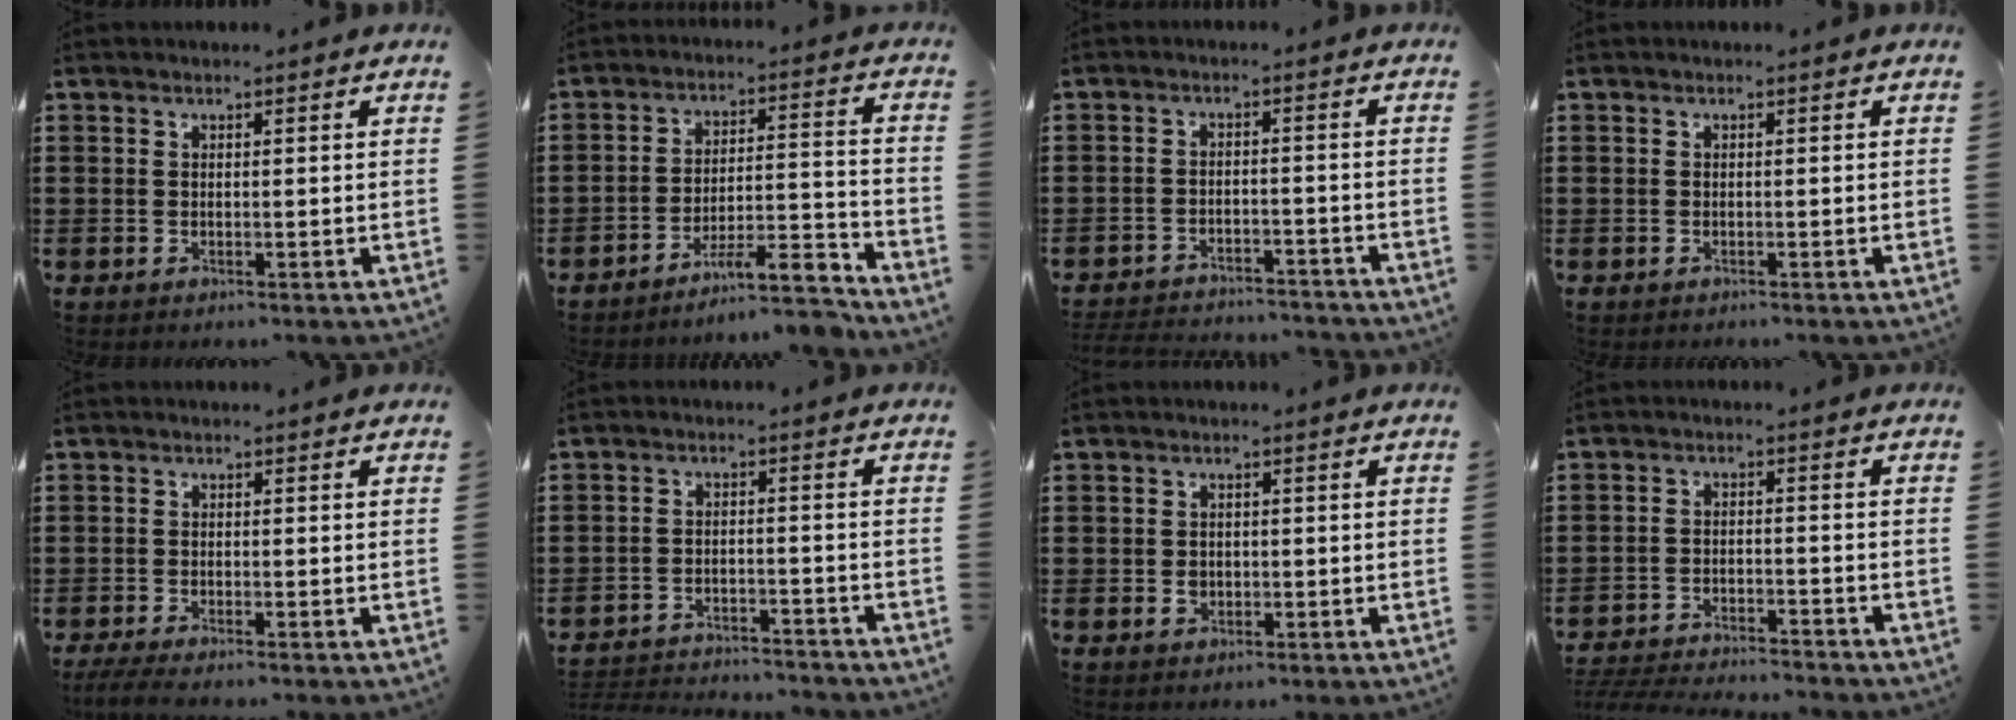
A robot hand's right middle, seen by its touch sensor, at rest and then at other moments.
{"total": 7.6, "force": [-6.9, 0.7, 3.2], "torque": [-0.051, 0.007, -0.132]}
{"total": 3.5, "force": [-3.5, 0.4, 0.1], "torque": [-0.006, 0.001, -0.075]}
{"total": 0.0}
{"total": 2.0, "force": [-1.7, 0.1, 1.0], "torque": [-0.023, -0.004, -0.034]}
{"total": 3.4, "force": [-3.3, 0.3, 0.2], "torque": [-0.009, 0.002, -0.071]}
{"total": 1.6, "force": [-0.3, 1.3, 0.8], "torque": [-0.017, 0.006, -0.007]}
{"total": 4.2, "force": [-4.1, 0.1, 0.5], "torque": [-0.019, -0.002, -0.087]}